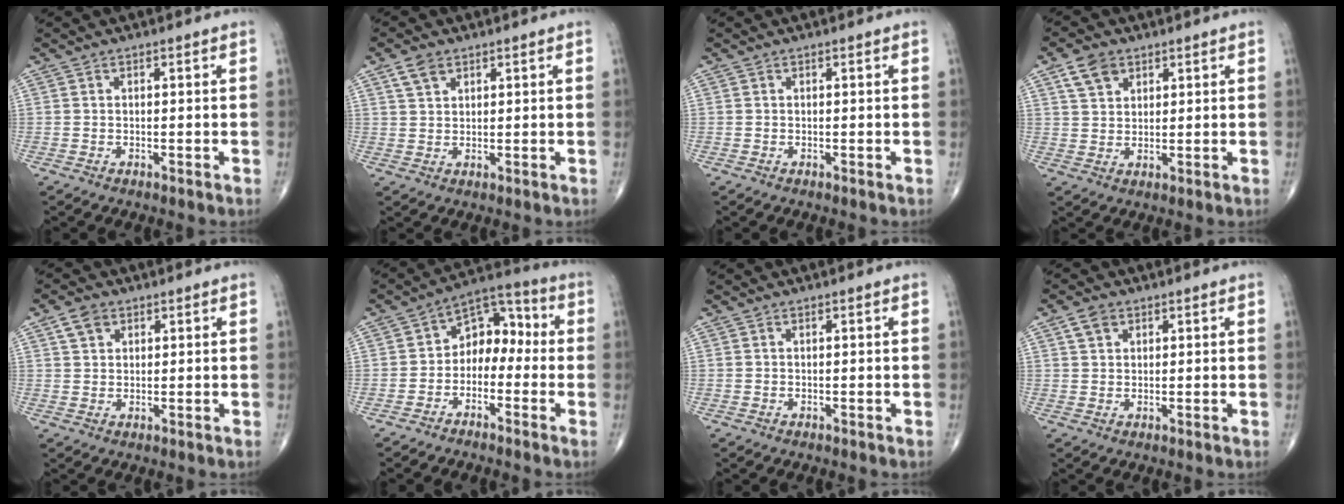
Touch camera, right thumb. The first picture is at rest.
{"total": 3.6, "force": [2.1, 2.2, 1.9], "torque": [-0.028, -0.005, 0.043]}
{"total": 0.0}
{"total": 5.5, "force": [3.0, 3.7, 2.7], "torque": [-0.033, -0.011, 0.056]}
{"total": 3.9, "force": [2.0, 2.7, 1.9], "torque": [-0.024, -0.003, 0.037]}
{"total": 8.8, "force": [-1.5, 6.3, 6.0], "torque": [-0.056, 0.048, -0.044]}
{"total": 0.0}
{"total": 3.3, "force": [1.7, 2.3, 1.6], "torque": [-0.021, -0.002, 0.032]}